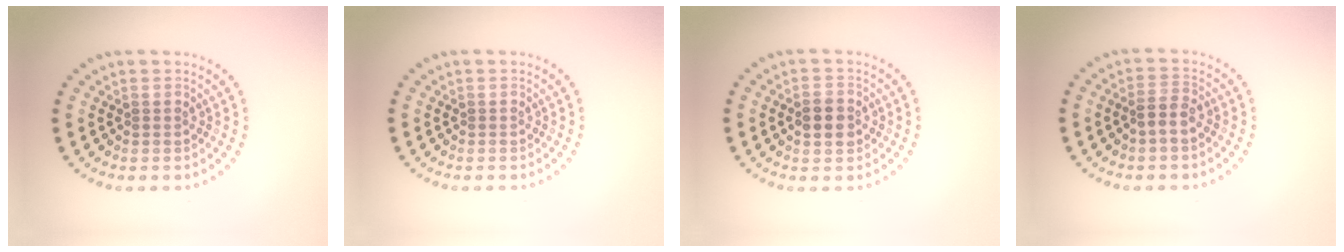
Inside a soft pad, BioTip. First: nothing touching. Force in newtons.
{"total": 0.0}
{"total": 3.0, "press": 3.0, "slide": 0.1}
{"total": 1.9, "press": 1.7, "slide": 0.9}